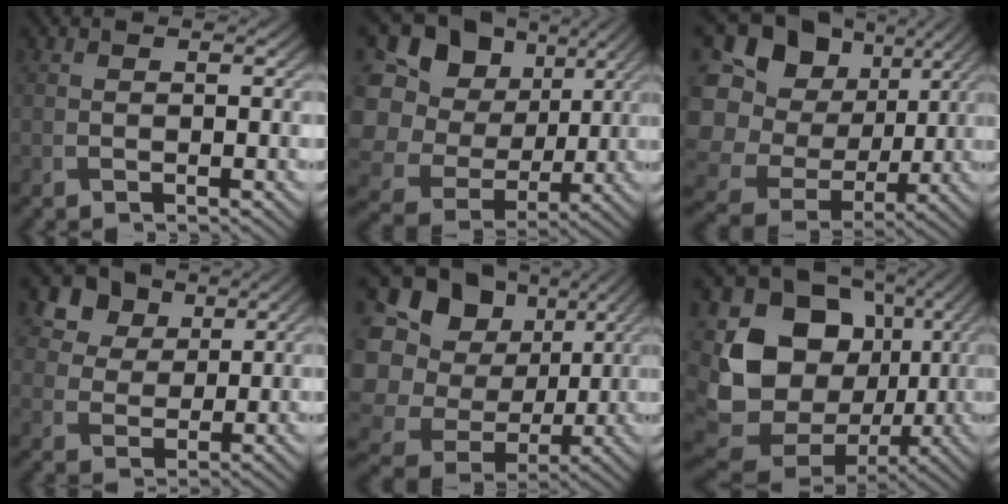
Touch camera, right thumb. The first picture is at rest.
{"total": 18.5, "force": [3.2, 16.0, 8.8], "torque": [-0.276, 0.014, 0.071]}
{"total": 20.7, "force": [2.8, 18.1, 9.5], "torque": [-0.282, 0.001, 0.055]}
{"total": 7.4, "force": [4.0, 5.4, 3.0], "torque": [-0.084, -0.012, 0.077]}
{"total": 21.1, "force": [2.7, 18.6, 9.6], "torque": [-0.286, 0.005, 0.054]}
{"total": 17.3, "force": [0.1, 14.2, 9.9], "torque": [-0.217, -0.034, 0.014]}